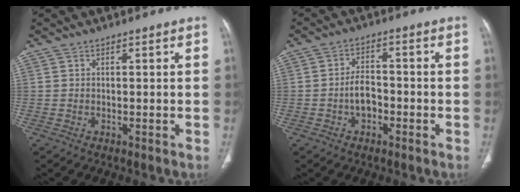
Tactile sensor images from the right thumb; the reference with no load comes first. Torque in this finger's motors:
{"motor_torque": [0.85, 0.59, 0.60, -0.33, 0.12]}